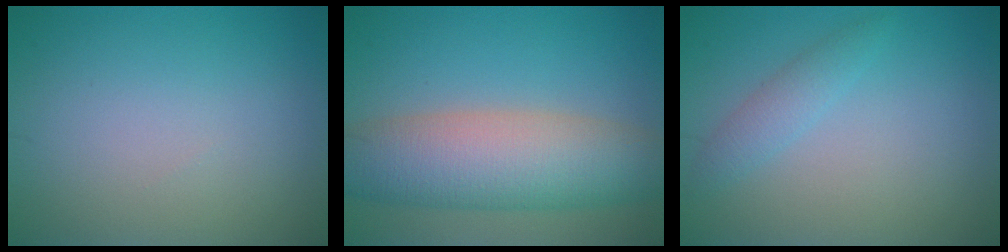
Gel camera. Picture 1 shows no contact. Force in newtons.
{"total": 8.8, "press": 8.7, "slide": 0.7}
{"total": 1.8, "press": 1.8, "slide": 0.1}